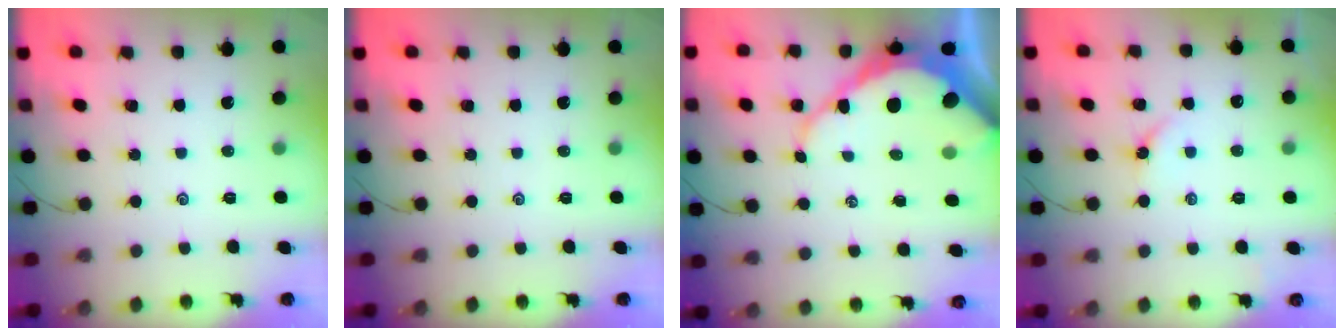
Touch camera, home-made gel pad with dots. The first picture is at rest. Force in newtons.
{"total": 0.0}
{"total": 14.1, "press": 14.0, "slide": 1.2}
{"total": 3.3, "press": 3.2, "slide": 0.4}